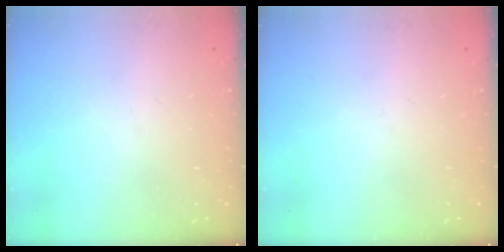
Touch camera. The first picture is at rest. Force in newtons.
{"total": 0.0}